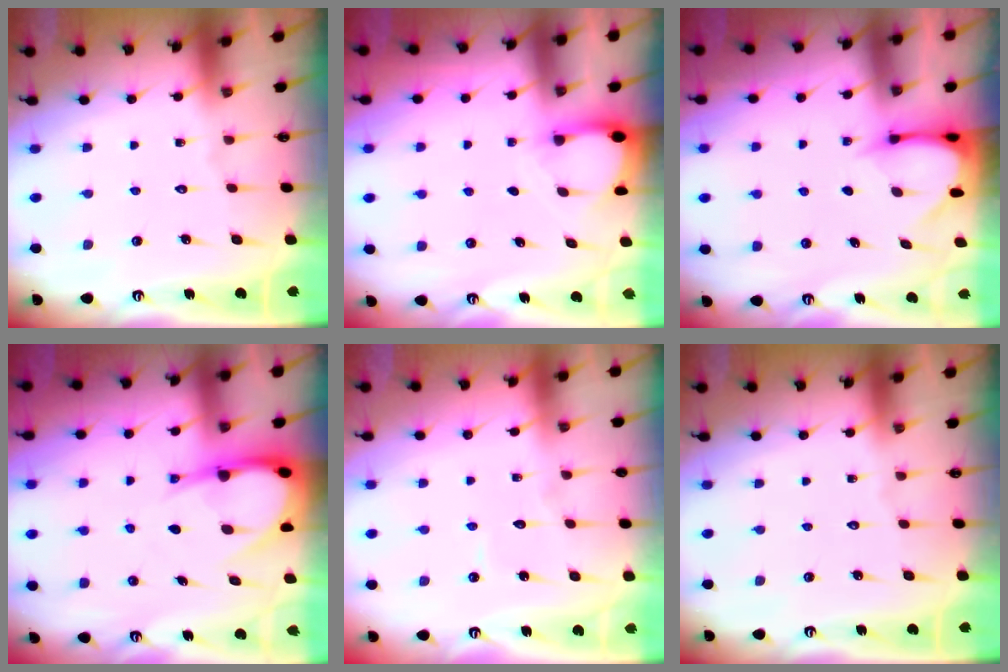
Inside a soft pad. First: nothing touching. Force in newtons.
{"total": 2.9, "press": 2.9, "slide": 0.3}
{"total": 3.7, "press": 3.7, "slide": 0.3}
{"total": 8.8, "press": 8.8, "slide": 0.9}
{"total": 3.4, "press": 3.4, "slide": 0.4}
{"total": 0.0}